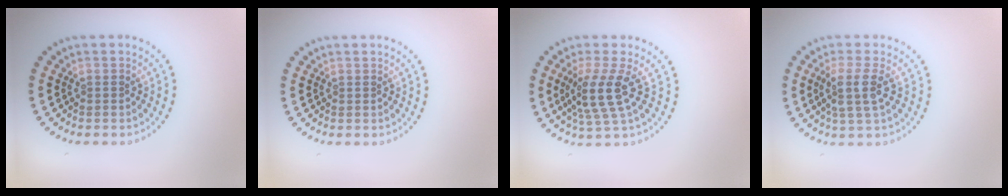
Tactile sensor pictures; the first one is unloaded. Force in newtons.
{"total": 0.0}
{"total": 3.8, "press": 2.9, "slide": 2.5}
{"total": 3.0, "press": 2.4, "slide": 1.8}